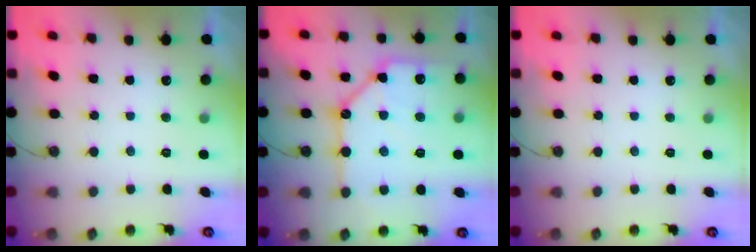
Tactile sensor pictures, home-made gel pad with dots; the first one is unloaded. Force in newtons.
{"total": 16.3, "press": 16.2, "slide": 1.8}
{"total": 0.0}